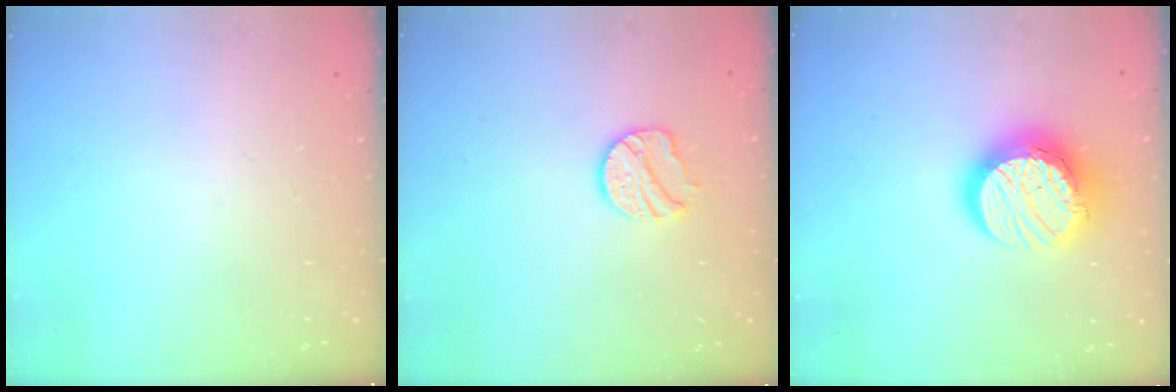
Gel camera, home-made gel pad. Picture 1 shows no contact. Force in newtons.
{"total": 10.4, "press": 10.3, "slide": 0.6}
{"total": 14.8, "press": 14.8, "slide": 1.5}